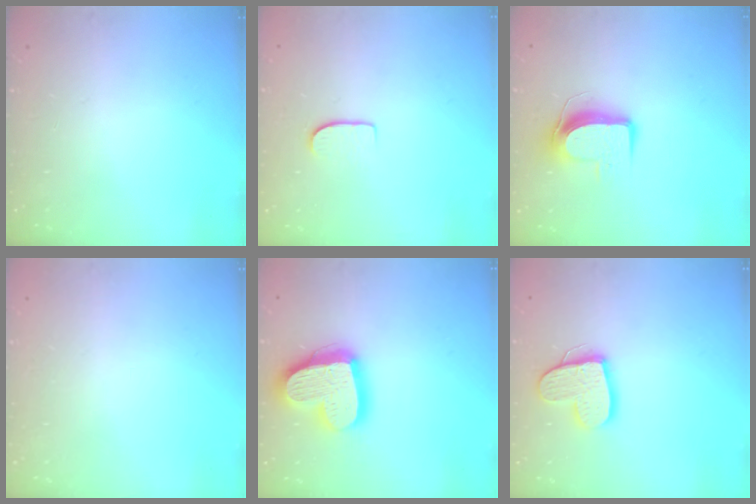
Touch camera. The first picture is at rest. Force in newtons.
{"total": 5.5, "press": 5.5, "slide": 0.5}
{"total": 10.0, "press": 10.0, "slide": 1.0}
{"total": 0.0}
{"total": 20.5, "press": 20.4, "slide": 1.8}
{"total": 13.7, "press": 13.6, "slide": 1.1}